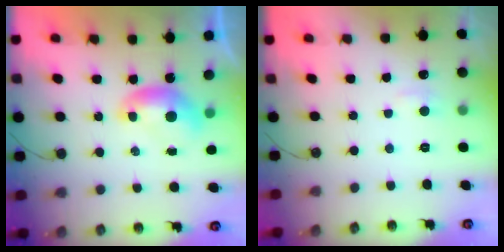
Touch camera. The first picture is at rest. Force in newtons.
{"total": 1.9, "press": 1.8, "slide": 0.6}